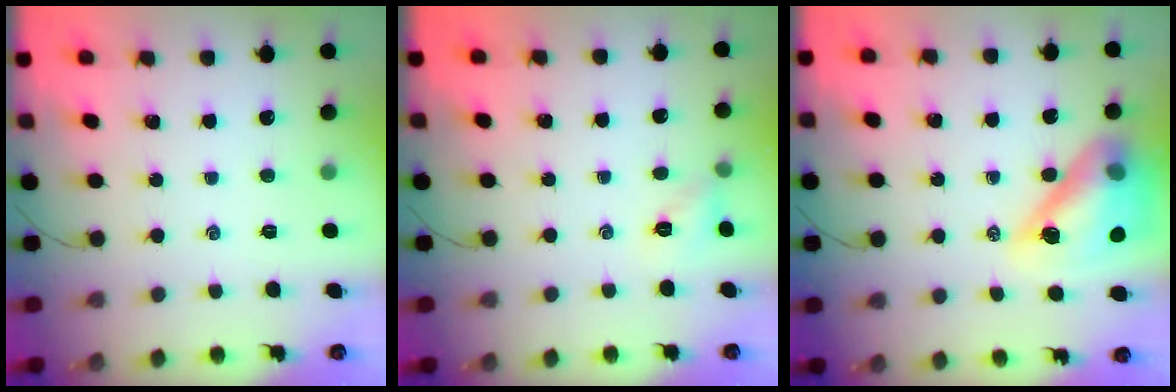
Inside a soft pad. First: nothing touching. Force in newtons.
{"total": 5.3, "press": 5.3, "slide": 0.5}
{"total": 17.3, "press": 16.6, "slide": 4.9}